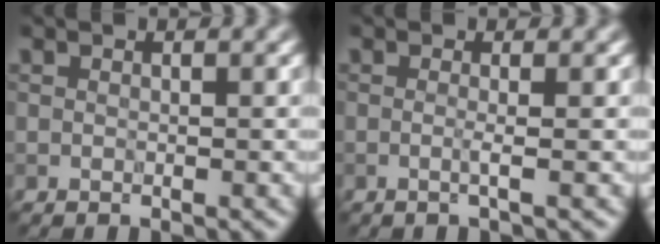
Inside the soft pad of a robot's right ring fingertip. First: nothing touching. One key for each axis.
{"total": 1.2, "fx": 0.0, "fy": 0.4, "fz": 1.1, "tx": -0.014, "ty": -0.005, "tz": -0.013}